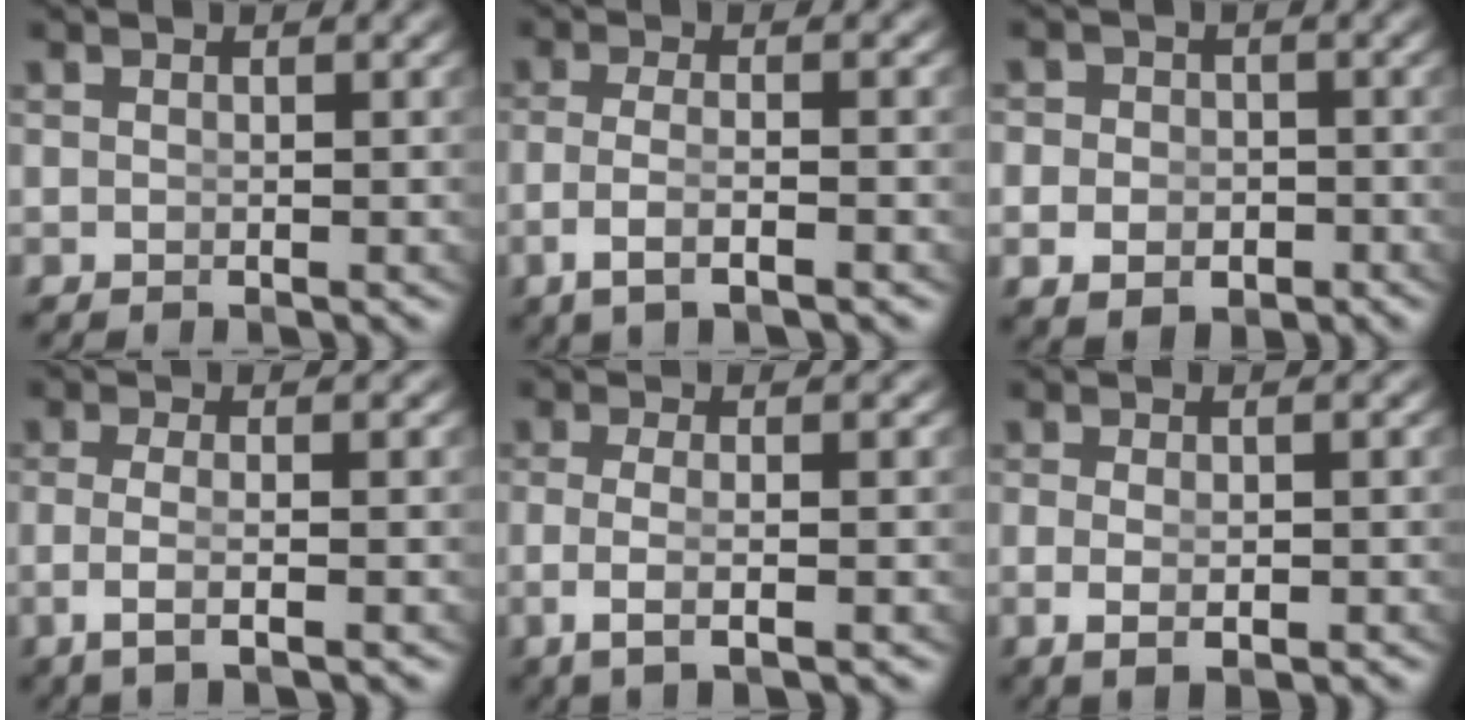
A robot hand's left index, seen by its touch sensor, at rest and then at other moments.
{"total": 3.3, "force": [-1.7, 0.5, 2.8], "torque": [-0.070, -0.017, -0.017]}
{"total": 3.5, "force": [-1.5, 2.9, 1.4], "torque": [-0.022, -0.018, -0.020]}
{"total": 3.2, "force": [-1.1, 0.3, 3.0], "torque": [-0.072, -0.015, -0.008]}
{"total": 3.6, "force": [-1.1, 0.6, 3.3], "torque": [-0.077, -0.015, -0.005]}
{"total": 2.4, "force": [-0.9, 0.5, 2.2], "torque": [-0.052, -0.016, 0.001]}